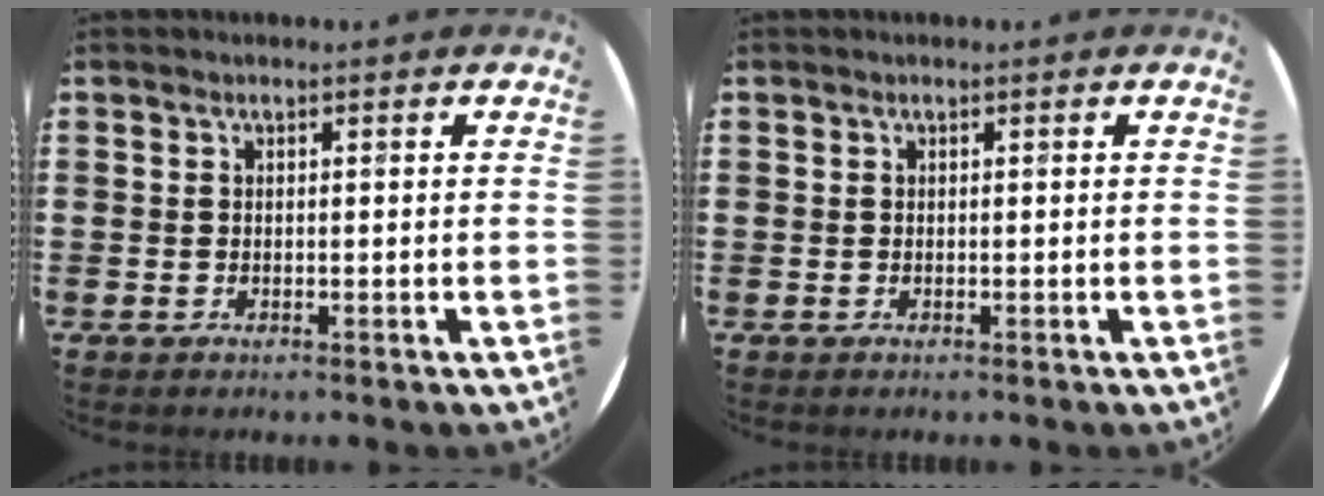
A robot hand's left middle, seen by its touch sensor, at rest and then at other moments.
{"total": 0.0}